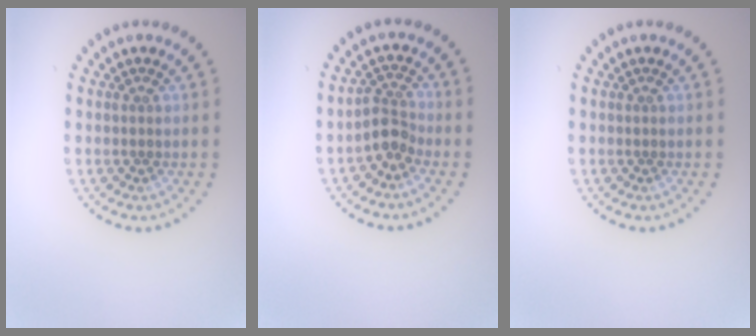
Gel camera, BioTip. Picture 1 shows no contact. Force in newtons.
{"total": 2.4, "press": 1.8, "slide": 1.6}
{"total": 0.0}